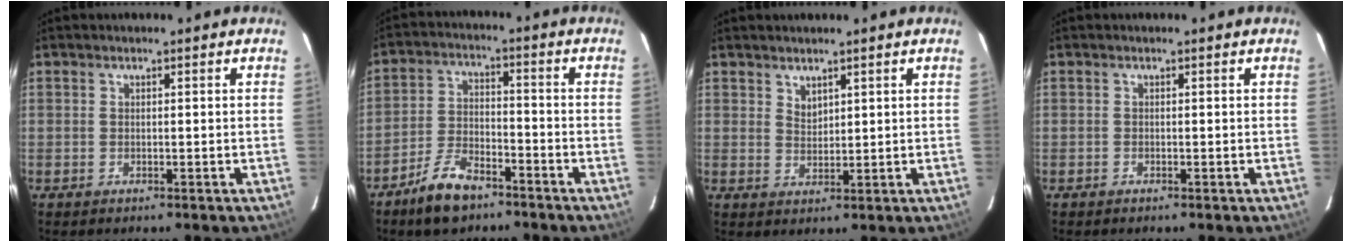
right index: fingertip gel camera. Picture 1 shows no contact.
{"total": 8.8, "force": [-6.5, 3.6, 4.7], "torque": [-0.108, 0.003, -0.121]}
{"total": 2.3, "force": [1.9, 1.1, 0.8], "torque": [-0.012, 0.001, 0.036]}
{"total": 0.0}